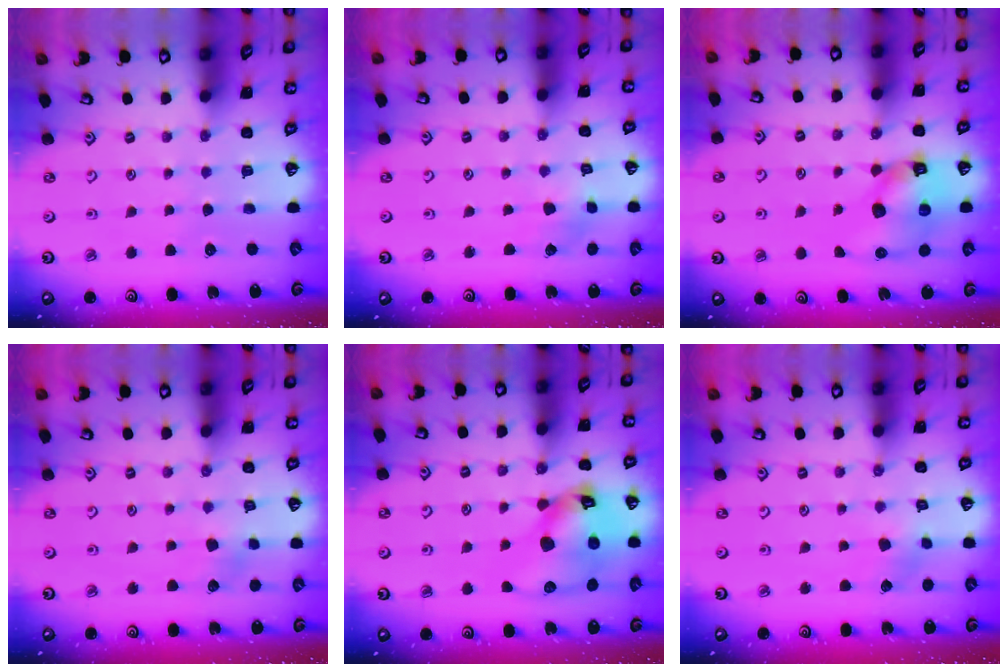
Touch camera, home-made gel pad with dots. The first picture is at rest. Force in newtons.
{"total": 2.9, "press": 2.8, "slide": 0.2}
{"total": 11.8, "press": 11.7, "slide": 1.9}
{"total": 4.8, "press": 4.8, "slide": 0.4}
{"total": 18.3, "press": 18.1, "slide": 2.5}
{"total": 3.1, "press": 3.0, "slide": 0.4}